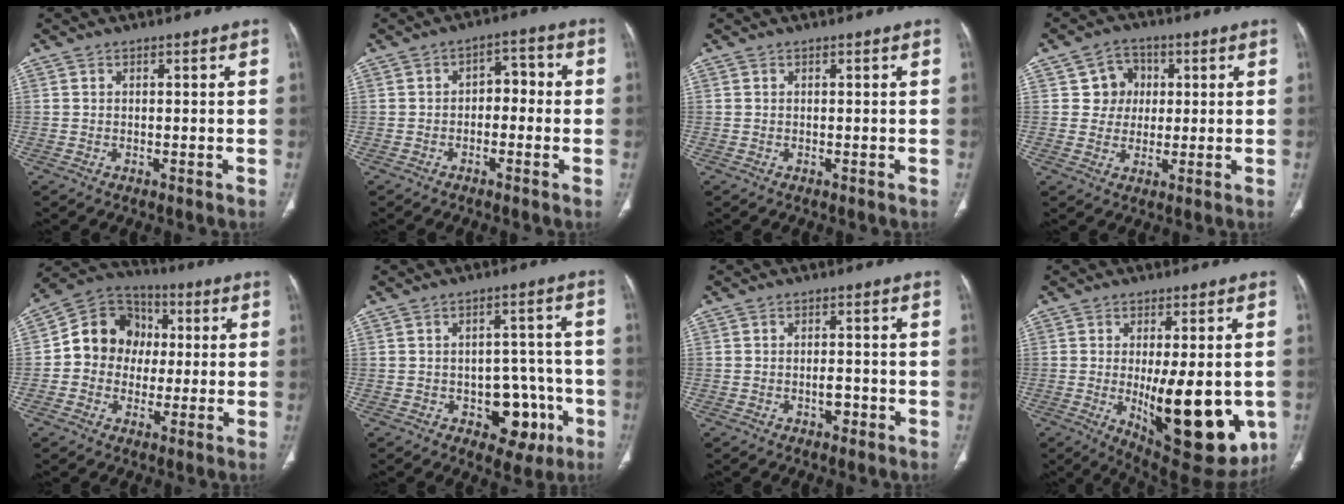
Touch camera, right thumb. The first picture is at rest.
{"total": 4.6, "force": [-1.0, 3.1, 3.3], "torque": [-0.026, 0.027, -0.025]}
{"total": 0.0}
{"total": 6.3, "force": [1.4, 5.9, 1.7], "torque": [0.011, 0.005, 0.018]}
{"total": 12.8, "force": [0.5, 11.4, 5.8], "torque": [-0.057, 0.028, -0.004]}
{"total": 10.0, "force": [-3.6, 6.6, 6.6], "torque": [-0.041, 0.030, -0.039]}
{"total": 2.5, "force": [-1.0, 1.5, 1.7], "torque": [-0.018, 0.007, -0.012]}
{"total": 20.0, "force": [-3.4, 7.8, 18.1], "torque": [-0.216, -0.031, -0.020]}